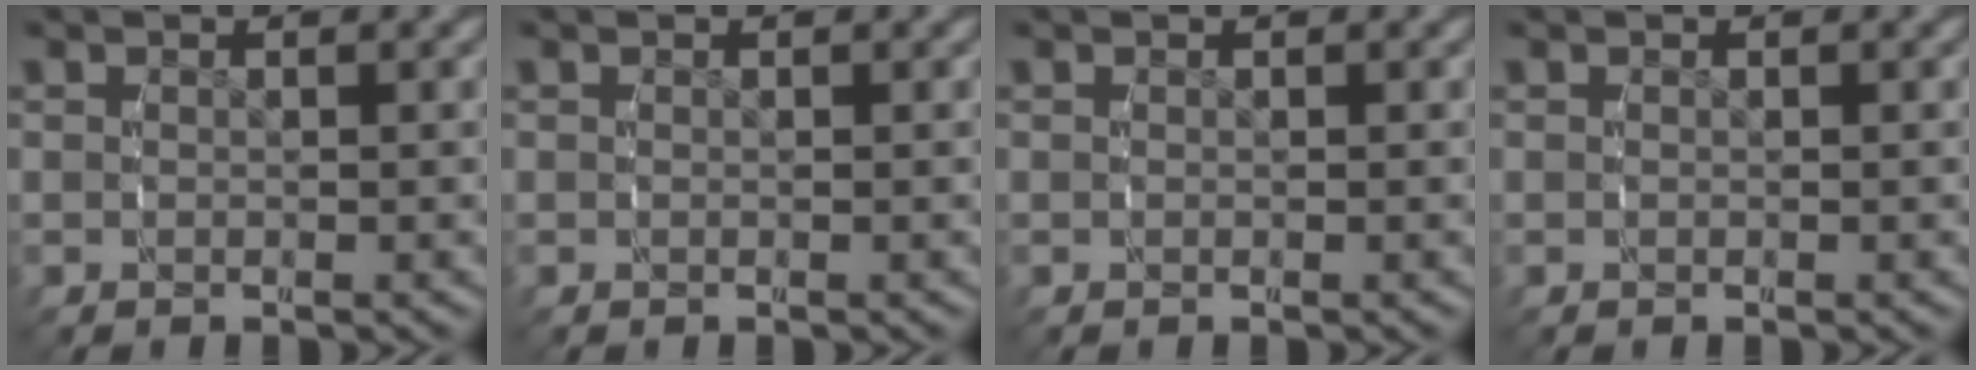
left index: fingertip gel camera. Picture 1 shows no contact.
{"total": 0.0}
{"total": 0.0}
{"total": 0.0}